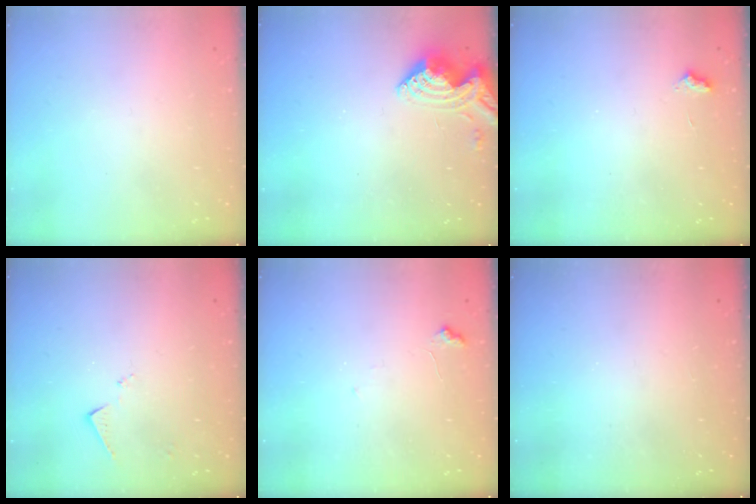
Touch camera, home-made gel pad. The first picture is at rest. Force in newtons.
{"total": 7.5, "press": 7.5, "slide": 0.6}
{"total": 2.7, "press": 2.7, "slide": 0.4}
{"total": 7.4, "press": 7.4, "slide": 0.2}
{"total": 6.1, "press": 6.0, "slide": 0.5}
{"total": 0.6, "press": 0.6, "slide": 0.2}